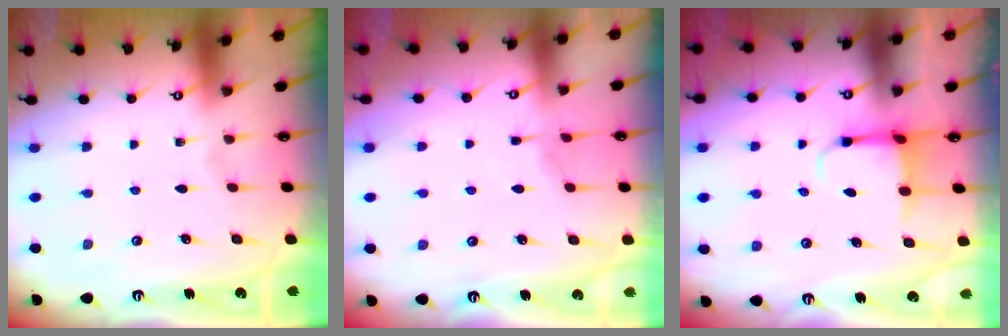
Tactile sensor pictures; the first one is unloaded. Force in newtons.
{"total": 2.8, "press": 2.7, "slide": 0.3}
{"total": 4.0, "press": 3.7, "slide": 1.3}